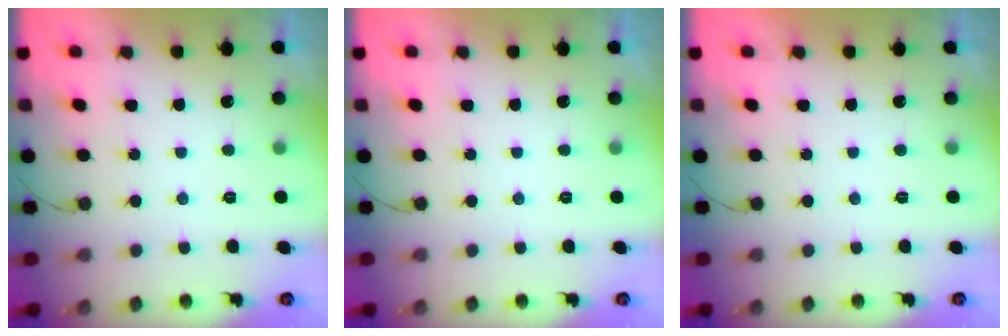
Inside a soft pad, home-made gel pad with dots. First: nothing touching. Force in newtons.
{"total": 0.0}
{"total": 1.8, "press": 1.8, "slide": 0.1}